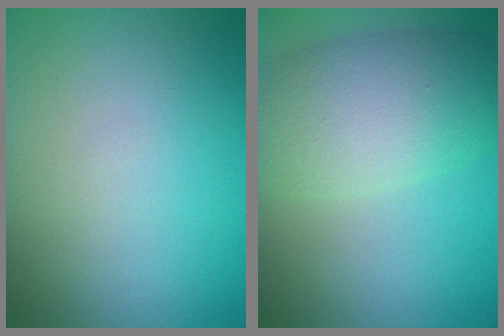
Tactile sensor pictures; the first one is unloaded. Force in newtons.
{"total": 6.7, "press": 6.7, "slide": 0.2}